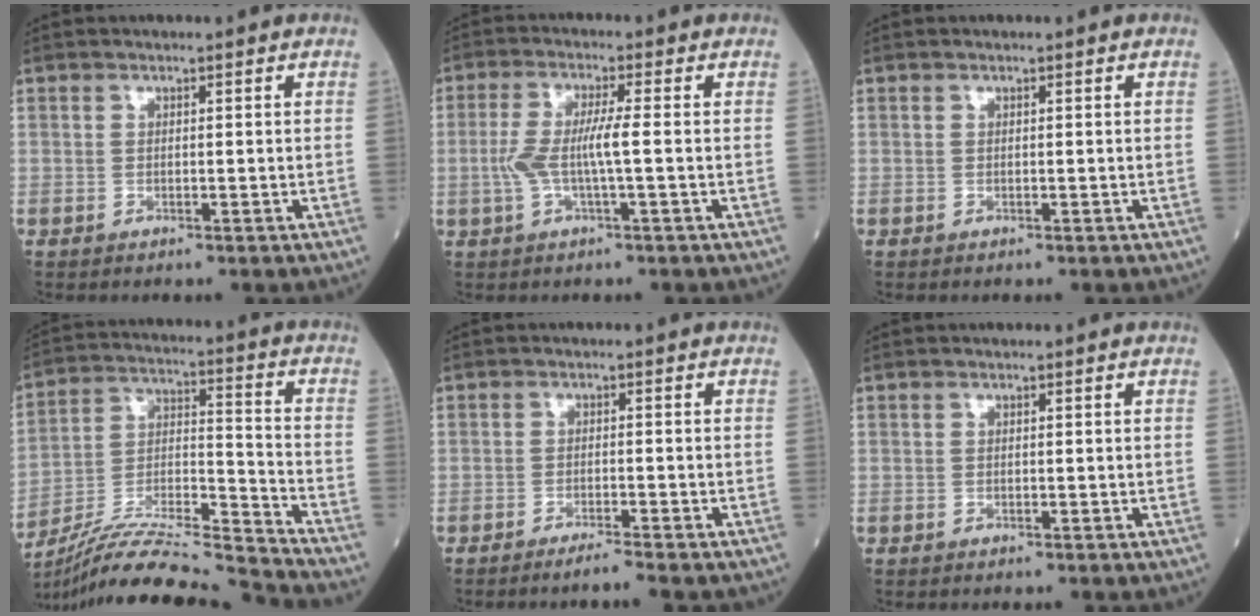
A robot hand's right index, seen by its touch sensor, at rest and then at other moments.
{"total": 5.6, "force": [-0.5, 0.2, 5.5], "torque": [-0.125, 0.007, -0.012]}
{"total": 0.0}
{"total": 20.3, "force": [-19.1, -1.6, 6.6], "torque": [-0.136, -0.008, -0.328]}
{"total": 3.5, "force": [-2.9, -0.2, 1.8], "torque": [-0.024, -0.003, -0.040]}
{"total": 0.0}